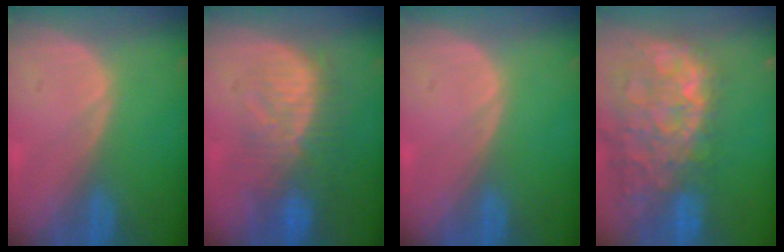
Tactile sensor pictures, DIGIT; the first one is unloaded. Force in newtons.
{"total": 9.6, "press": 9.0, "slide": 3.3}
{"total": 0.0}
{"total": 15.0, "press": 12.1, "slide": 8.8}